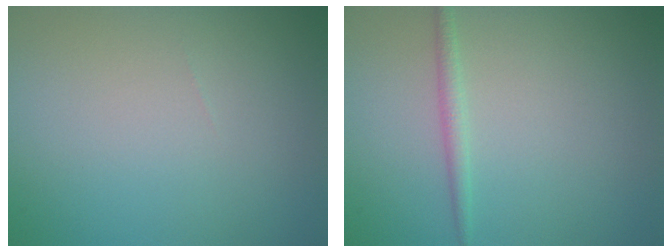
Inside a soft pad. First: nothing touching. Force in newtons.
{"total": 1.2, "press": 1.2, "slide": 0.1}